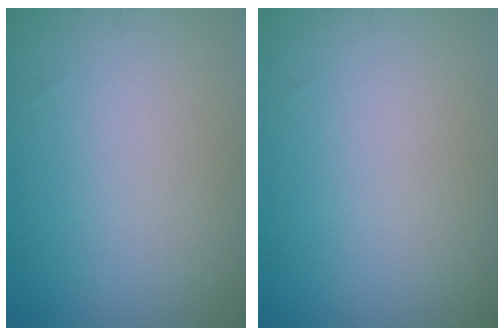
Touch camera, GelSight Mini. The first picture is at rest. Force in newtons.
{"total": 0.0}